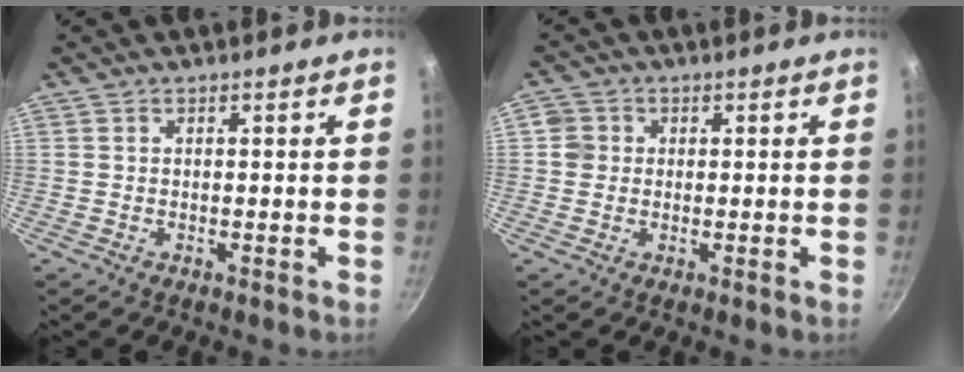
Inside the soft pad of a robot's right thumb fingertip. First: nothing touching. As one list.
[{"total": 3.2, "force": [0.4, 3.1, 0.9], "torque": [0.002, 0.004, 0.004]}]